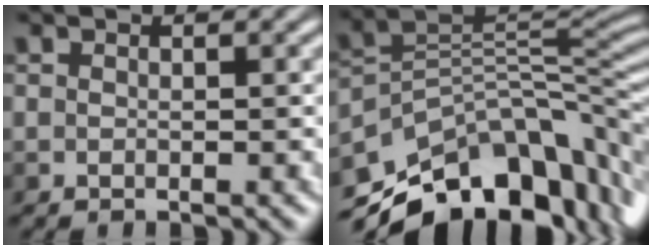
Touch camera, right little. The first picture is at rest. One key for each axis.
{"total": 13.3, "fx": -9.4, "fy": 6.8, "fz": 6.5, "tx": -0.126, "ty": 0.012, "tz": -0.155}